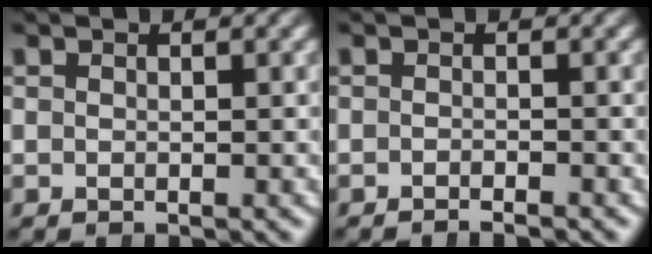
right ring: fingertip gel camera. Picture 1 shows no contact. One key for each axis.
{"total": 1.2, "fx": -1.2, "fy": 0.1, "fz": 0.1, "tx": -0.003, "ty": 0.002, "tz": -0.024}